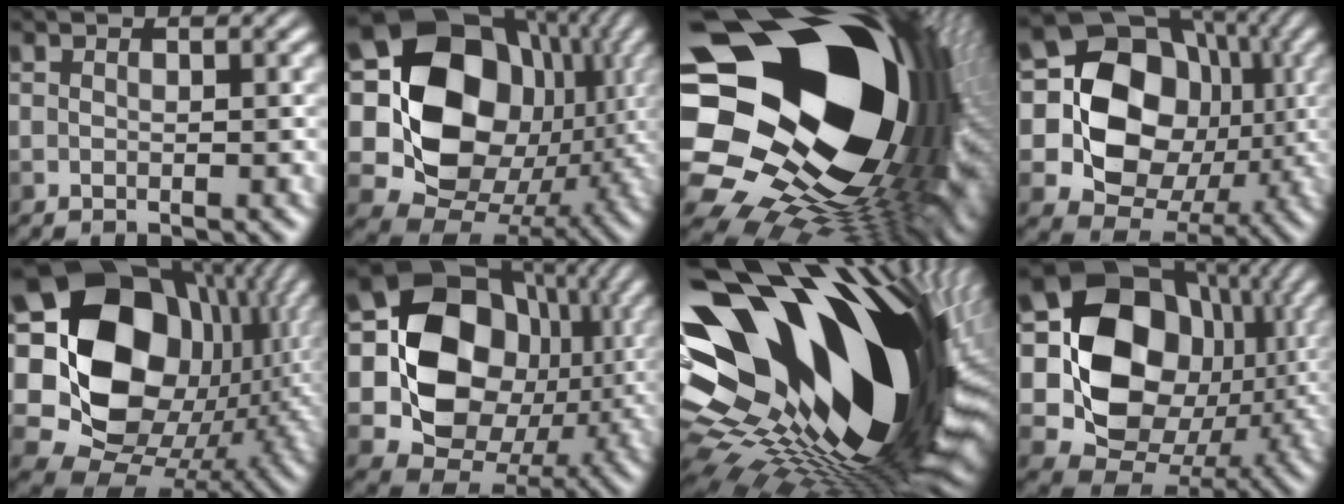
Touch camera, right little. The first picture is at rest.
{"total": 14.7, "force": [2.0, 12.0, 8.2], "torque": [-0.171, 0.002, 0.045]}
{"total": 21.3, "force": [1.3, 14.4, 15.6], "torque": [-0.282, -0.017, -0.005]}
{"total": 11.8, "force": [-0.2, 10.0, 6.3], "torque": [-0.095, -0.009, -0.016]}
{"total": 17.8, "force": [1.8, 14.3, 10.4], "torque": [-0.217, 0.001, 0.053]}
{"total": 12.2, "force": [0.2, 10.5, 6.2], "torque": [-0.100, -0.010, -0.003]}
{"total": 19.7, "force": [2.2, 11.0, 16.2], "torque": [-0.282, -0.001, 0.040]}
{"total": 13.4, "force": [1.5, 11.2, 7.2], "torque": [-0.132, -0.001, 0.027]}